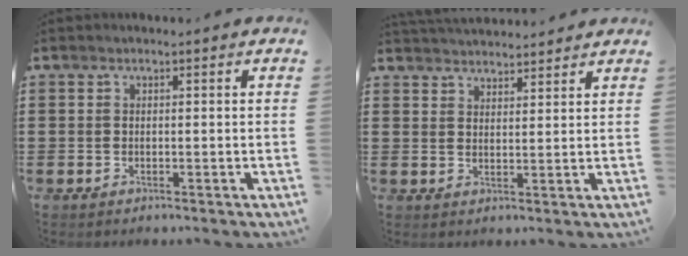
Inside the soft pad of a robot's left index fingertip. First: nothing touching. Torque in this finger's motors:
{"motor_torque": [1.00, -1.14, 0.23, 0.09]}